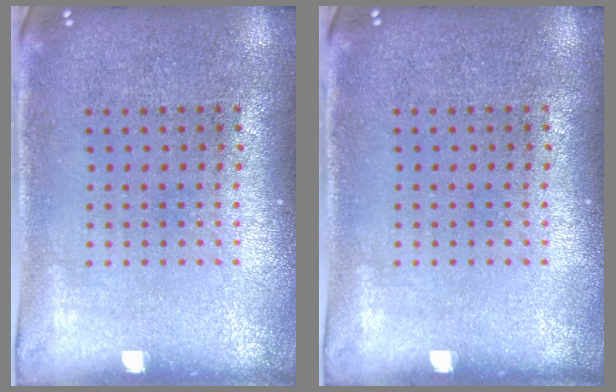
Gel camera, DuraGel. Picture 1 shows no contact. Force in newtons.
{"total": 0.0}